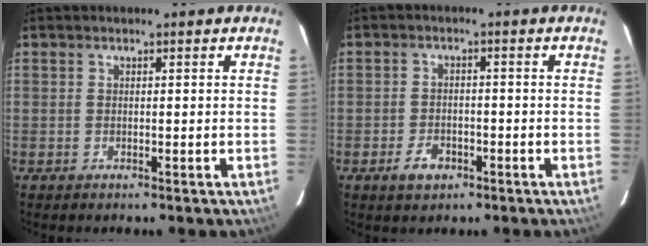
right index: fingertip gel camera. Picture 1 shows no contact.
{"total": 4.2, "force": [-2.4, 2.8, 2.1], "torque": [-0.047, 0.004, -0.036]}